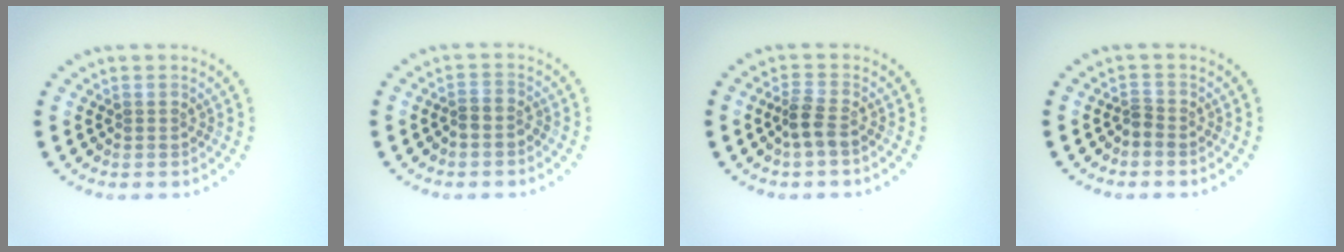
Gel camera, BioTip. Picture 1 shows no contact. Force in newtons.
{"total": 1.1, "press": 0.8, "slide": 0.8}
{"total": 2.1, "press": 1.6, "slide": 1.3}
{"total": 0.7, "press": 0.4, "slide": 0.6}